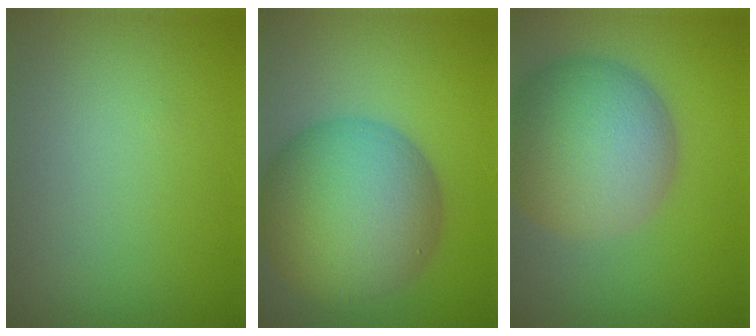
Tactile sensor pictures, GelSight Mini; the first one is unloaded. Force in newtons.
{"total": 11.2, "press": 11.2, "slide": 0.5}
{"total": 10.1, "press": 10.1, "slide": 0.4}